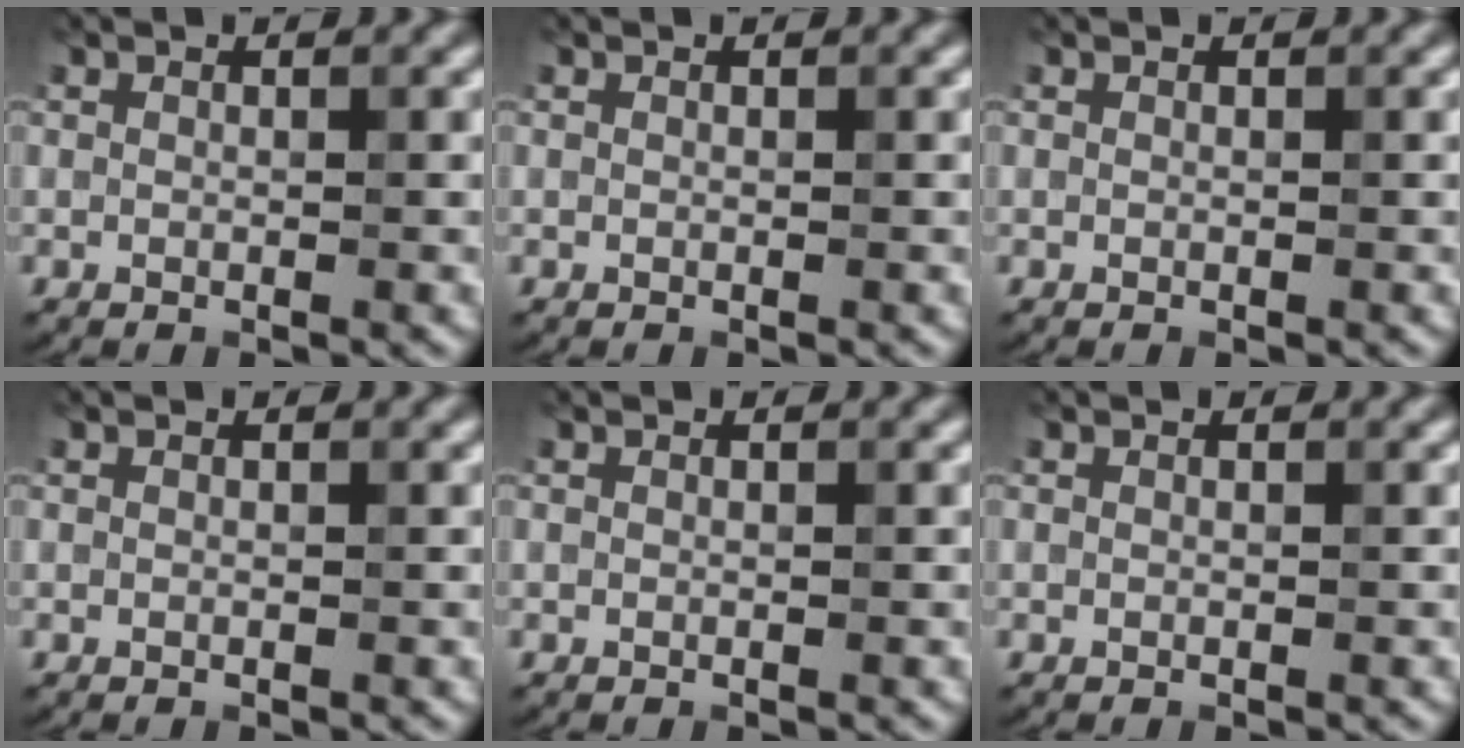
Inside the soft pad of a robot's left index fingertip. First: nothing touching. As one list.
[{"total": 0.0}, {"total": 0.0}, {"total": 0.0}, {"total": 0.0}, {"total": 0.0}]